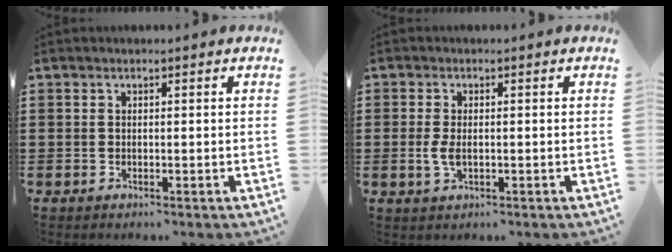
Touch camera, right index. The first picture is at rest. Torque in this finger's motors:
{"motor_torque": [0.56, -0.25, 0.11, 0.07]}